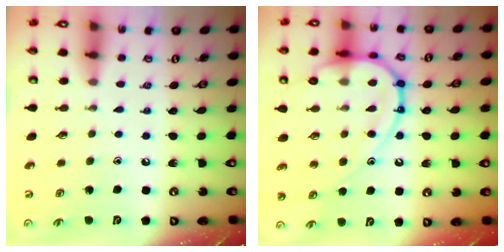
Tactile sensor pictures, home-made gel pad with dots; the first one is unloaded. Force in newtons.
{"total": 15.0, "press": 14.9, "slide": 1.0}